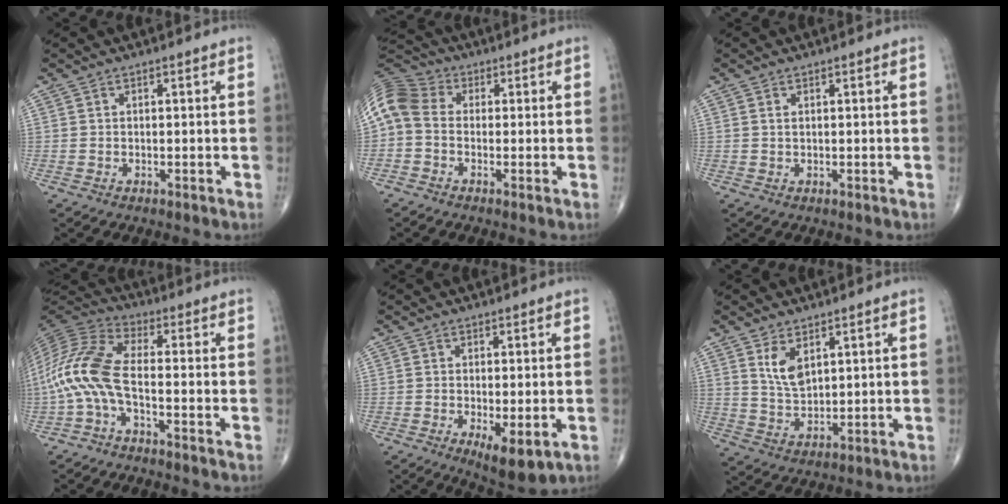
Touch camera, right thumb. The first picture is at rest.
{"total": 8.1, "force": [-0.1, 6.0, 5.5], "torque": [-0.112, 0.022, -0.020]}
{"total": 0.6, "force": [0.3, 0.2, 0.5], "torque": [-0.010, 0.004, 0.005]}
{"total": 11.2, "force": [-3.3, 3.5, 10.1], "torque": [-0.238, 0.041, -0.075]}
{"total": 6.8, "force": [-2.1, 2.5, 6.0], "torque": [-0.091, -0.018, -0.025]}
{"total": 5.3, "force": [2.6, 2.7, 3.7], "torque": [-0.059, -0.019, 0.056]}